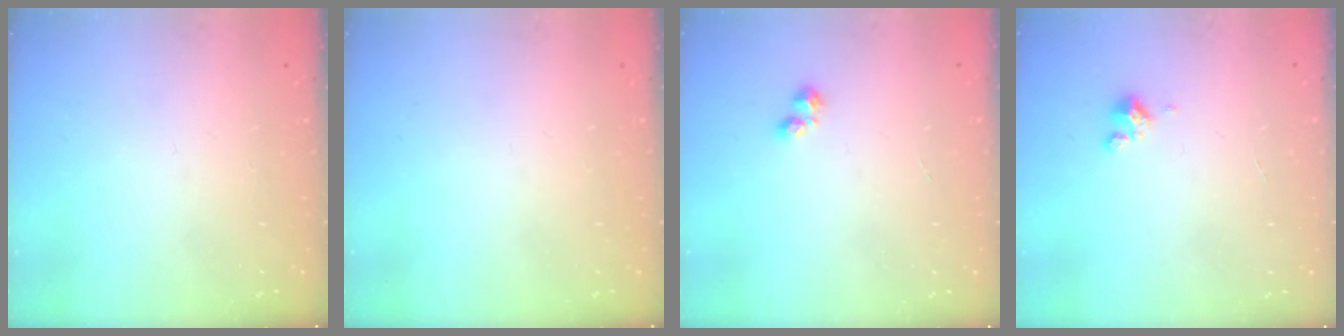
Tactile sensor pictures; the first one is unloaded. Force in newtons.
{"total": 0.0}
{"total": 1.9, "press": 1.9, "slide": 0.2}
{"total": 1.2, "press": 1.2, "slide": 0.2}